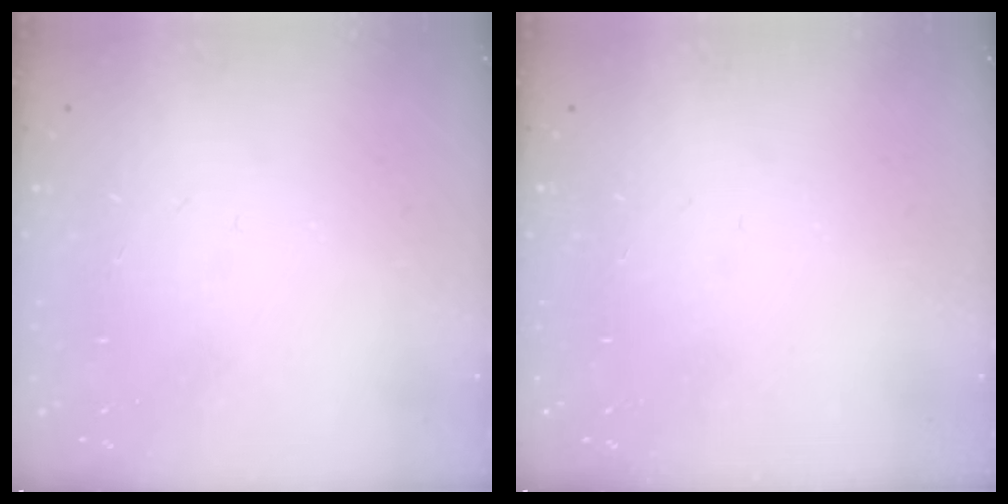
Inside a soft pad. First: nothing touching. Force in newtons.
{"total": 0.0}